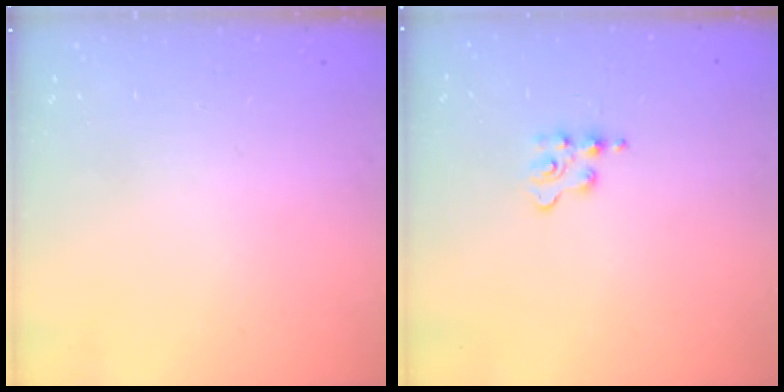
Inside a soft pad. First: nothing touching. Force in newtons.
{"total": 3.2, "press": 3.2, "slide": 0.4}